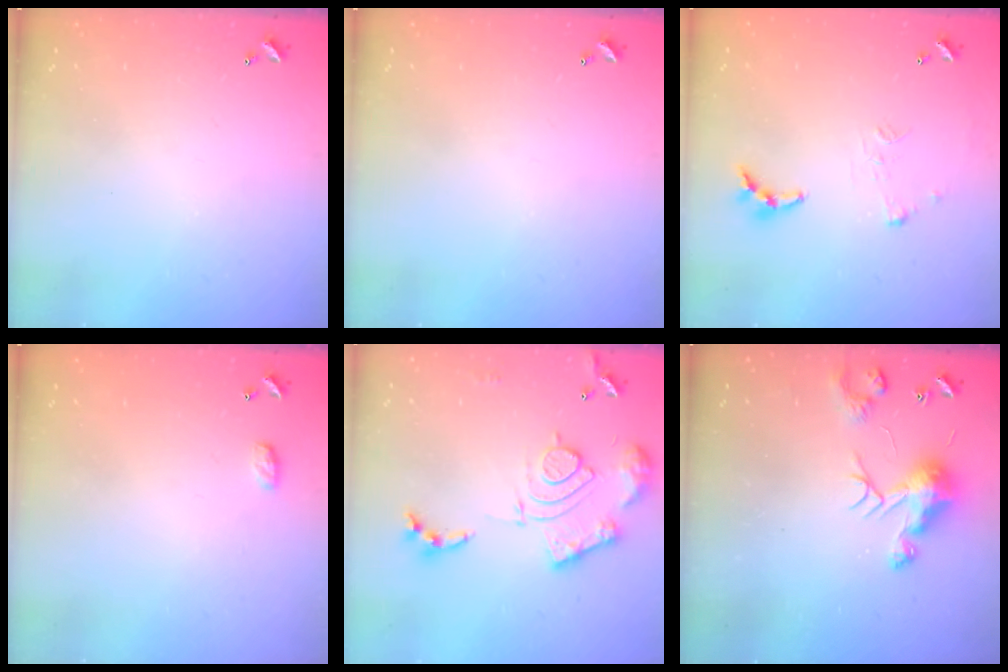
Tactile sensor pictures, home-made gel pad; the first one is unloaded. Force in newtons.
{"total": 0.0}
{"total": 6.3, "press": 6.3, "slide": 0.6}
{"total": 3.4, "press": 3.4, "slide": 0.5}
{"total": 17.4, "press": 17.3, "slide": 1.7}
{"total": 8.8, "press": 8.8, "slide": 0.0}